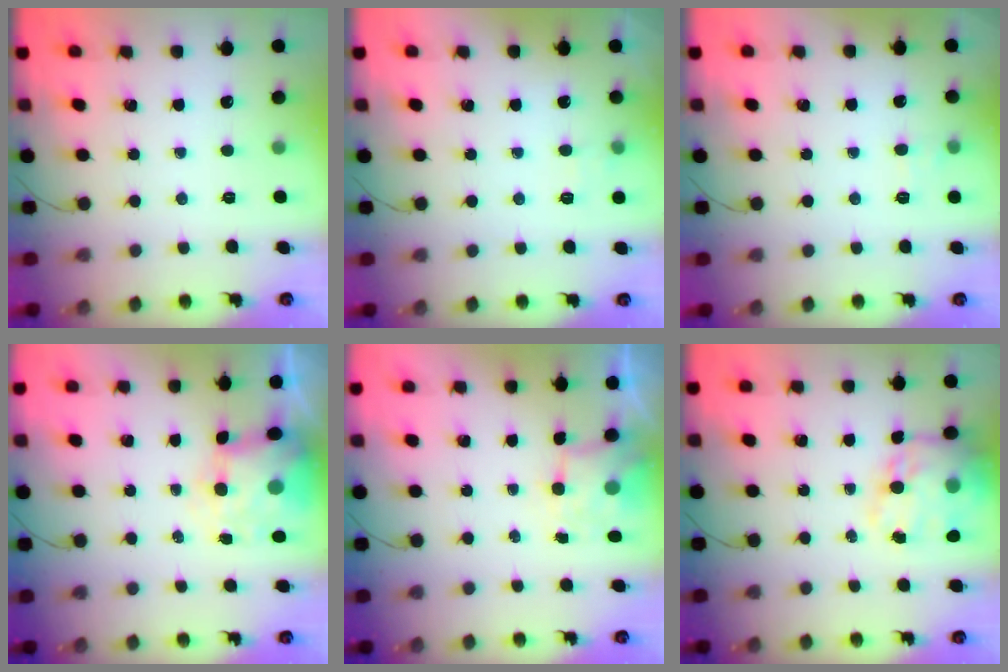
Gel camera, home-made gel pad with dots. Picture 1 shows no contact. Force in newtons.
{"total": 4.0, "press": 3.5, "slide": 2.0}
{"total": 5.1, "press": 4.8, "slide": 1.6}
{"total": 6.2, "press": 6.1, "slide": 1.4}
{"total": 4.4, "press": 4.4, "slide": 0.7}
{"total": 19.2, "press": 18.7, "slide": 4.6}